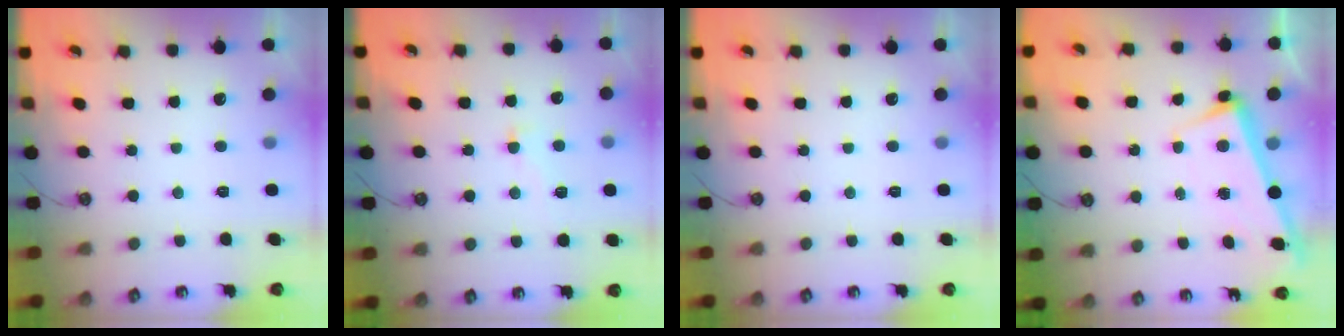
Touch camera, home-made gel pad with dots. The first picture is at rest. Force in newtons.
{"total": 1.8, "press": 1.4, "slide": 1.1}
{"total": 0.0}
{"total": 2.6, "press": 2.4, "slide": 0.9}